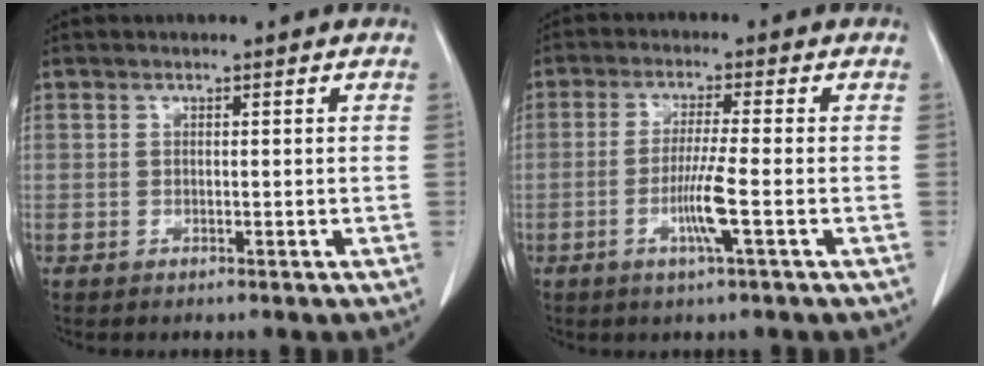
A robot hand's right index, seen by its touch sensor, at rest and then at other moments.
{"total": 5.7, "force": [-1.8, -0.7, 5.3], "torque": [-0.101, -0.013, -0.036]}